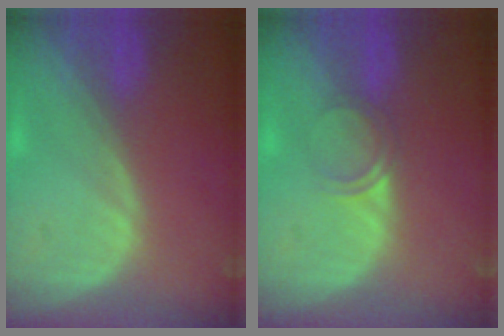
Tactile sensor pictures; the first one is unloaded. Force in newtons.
{"total": 2.1, "press": 1.8, "slide": 1.1}